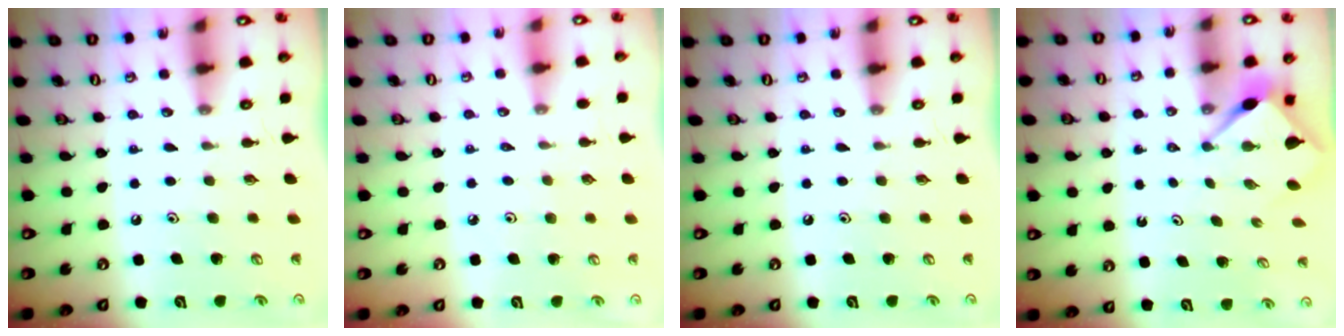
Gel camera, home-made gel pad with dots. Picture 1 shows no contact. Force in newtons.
{"total": 1.7, "press": 1.6, "slide": 0.4}
{"total": 0.0}
{"total": 2.9, "press": 2.9, "slide": 0.3}